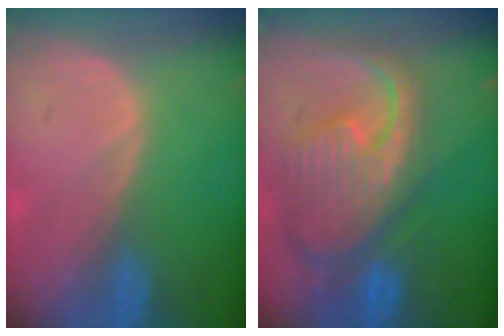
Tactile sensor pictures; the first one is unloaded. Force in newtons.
{"total": 12.4, "press": 10.7, "slide": 6.4}